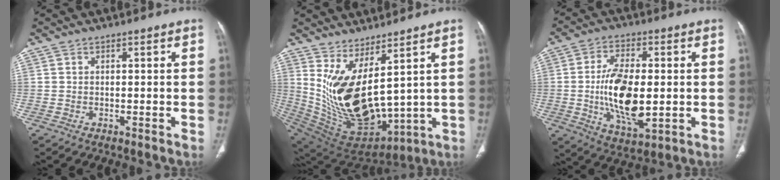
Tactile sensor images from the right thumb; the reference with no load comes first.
{"total": 17.6, "force": [5.9, 7.4, 14.8], "torque": [-0.269, -0.074, 0.146]}
{"total": 15.0, "force": [-0.9, 7.1, 13.1], "torque": [-0.232, -0.011, -0.010]}